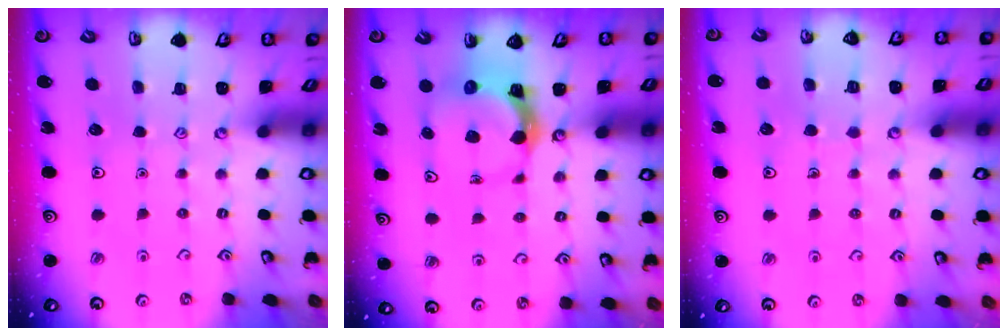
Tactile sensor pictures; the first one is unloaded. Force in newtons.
{"total": 4.7, "press": 4.7, "slide": 0.7}
{"total": 4.8, "press": 4.8, "slide": 0.3}